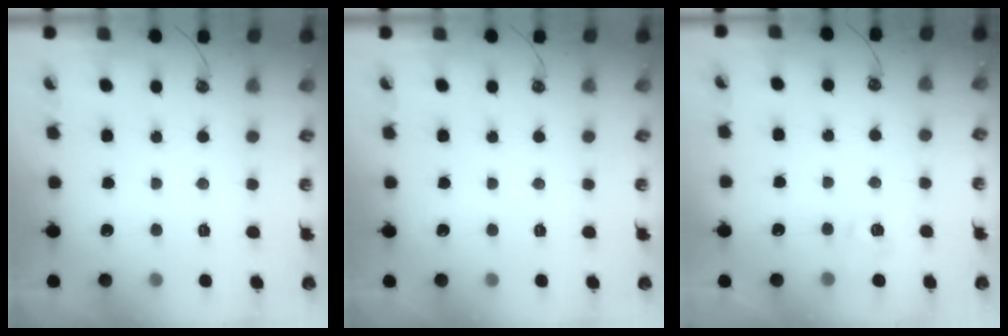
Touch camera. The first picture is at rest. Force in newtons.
{"total": 0.0}
{"total": 3.5, "press": 3.5, "slide": 0.5}